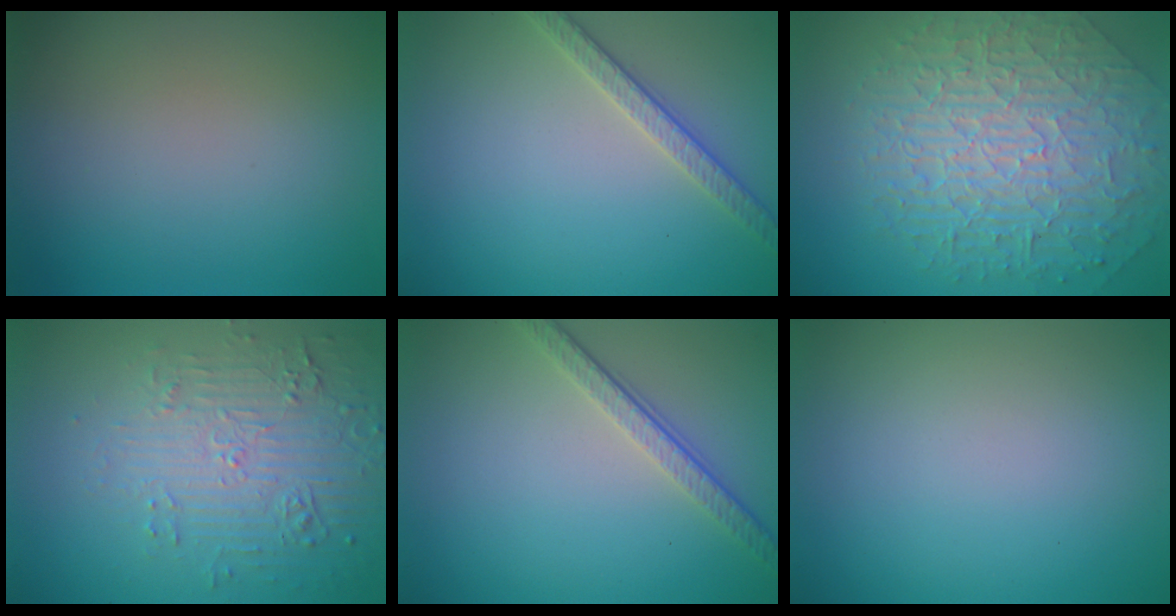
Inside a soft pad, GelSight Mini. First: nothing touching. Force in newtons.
{"total": 2.7, "press": 2.6, "slide": 0.6}
{"total": 10.2, "press": 6.7, "slide": 7.6}
{"total": 5.2, "press": 3.7, "slide": 3.7}
{"total": 3.6, "press": 2.5, "slide": 2.6}
{"total": 0.0}